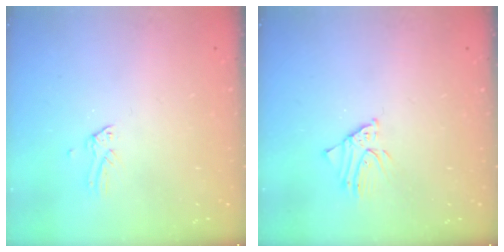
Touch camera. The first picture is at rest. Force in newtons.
{"total": 2.3, "press": 2.3, "slide": 0.2}